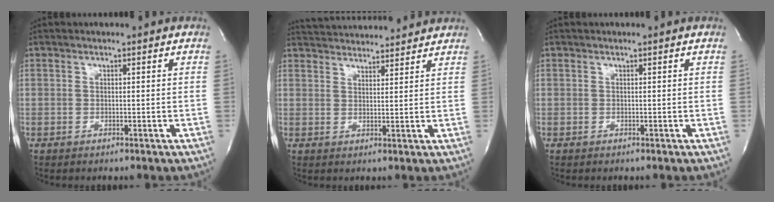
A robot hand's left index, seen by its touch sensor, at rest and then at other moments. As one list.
[{"total": 11.2, "force": [10.7, 1.4, 2.8], "torque": [-0.050, 0.022, 0.153]}, {"total": 0.0}]